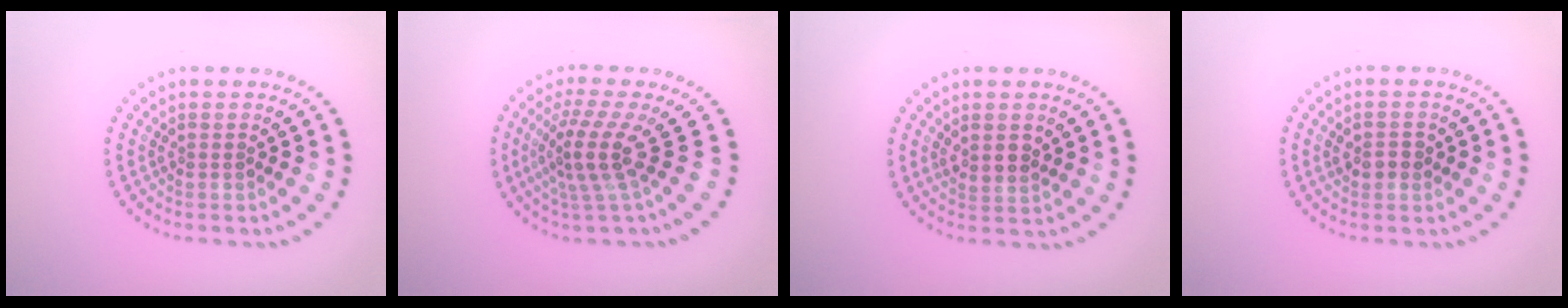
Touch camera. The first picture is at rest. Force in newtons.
{"total": 4.0, "press": 2.7, "slide": 2.9}
{"total": 1.5, "press": 1.3, "slide": 0.8}
{"total": 1.8, "press": 1.8, "slide": 0.3}